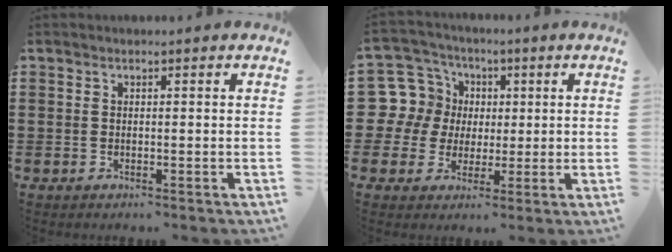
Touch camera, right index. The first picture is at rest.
{"total": 10.2, "force": [1.2, 9.9, 2.3], "torque": [-0.102, 0.000, 0.026]}